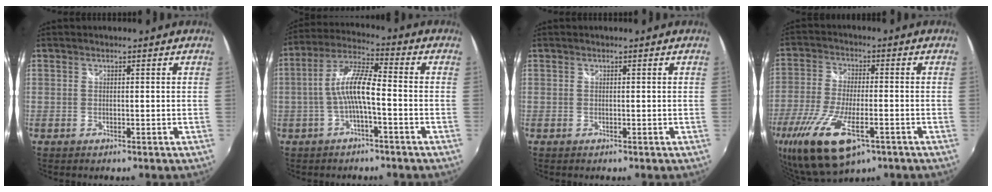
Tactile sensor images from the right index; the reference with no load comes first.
{"total": 8.3, "force": [-2.2, 1.3, 7.9], "torque": [-0.174, 0.015, -0.039]}
{"total": 0.0}
{"total": 17.9, "force": [-9.0, 6.9, 13.9], "torque": [-0.296, -0.057, -0.158]}